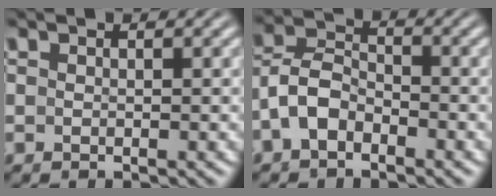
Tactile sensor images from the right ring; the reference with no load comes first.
{"total": 6.9, "force": [-1.9, 6.1, 2.7], "torque": [-0.078, -0.018, -0.037]}